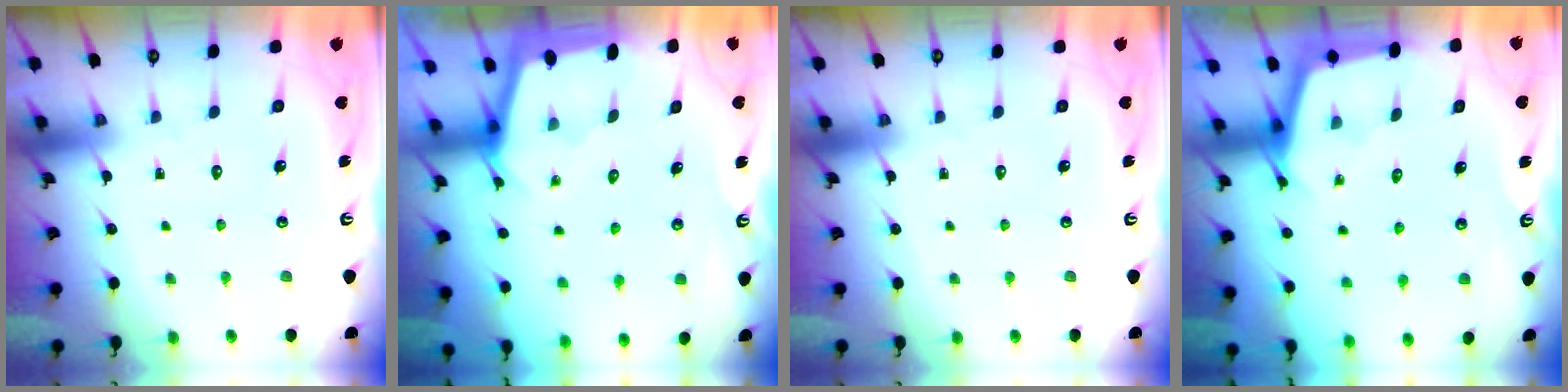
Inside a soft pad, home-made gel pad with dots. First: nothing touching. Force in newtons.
{"total": 1.7, "press": 1.7, "slide": 0.3}
{"total": 0.0}
{"total": 2.3, "press": 2.3, "slide": 0.2}